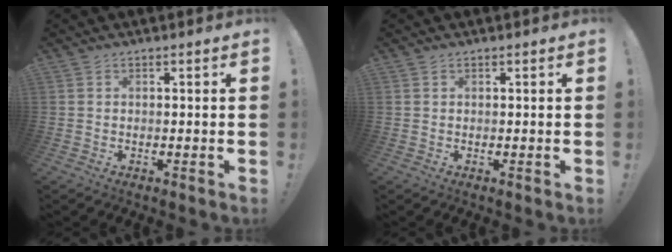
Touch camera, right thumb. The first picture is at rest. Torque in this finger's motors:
{"motor_torque": [-0.05, 0.14, -0.15, 0.06, 0.05]}